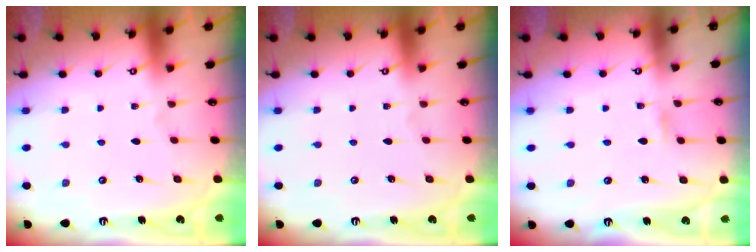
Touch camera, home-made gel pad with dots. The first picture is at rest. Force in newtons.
{"total": 0.0}
{"total": 1.3, "press": 1.3, "slide": 0.1}